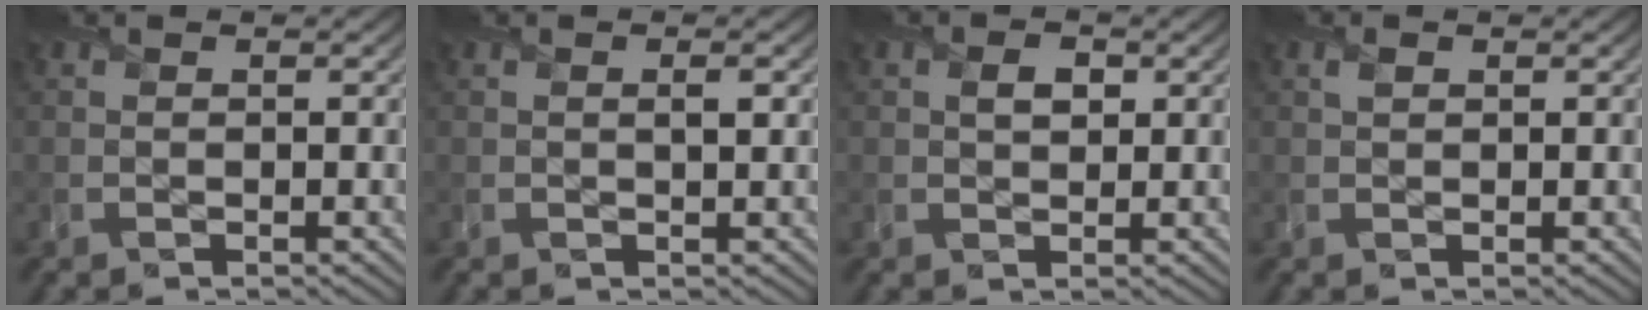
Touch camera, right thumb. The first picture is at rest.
{"total": 0.9, "force": [0.2, 0.2, 0.8], "torque": [-0.010, -0.001, 0.003]}
{"total": 2.0, "force": [0.6, 1.4, 1.2], "torque": [-0.023, -0.002, 0.010]}
{"total": 0.7, "force": [0.4, 0.5, 0.2], "torque": [-0.008, -0.002, 0.008]}